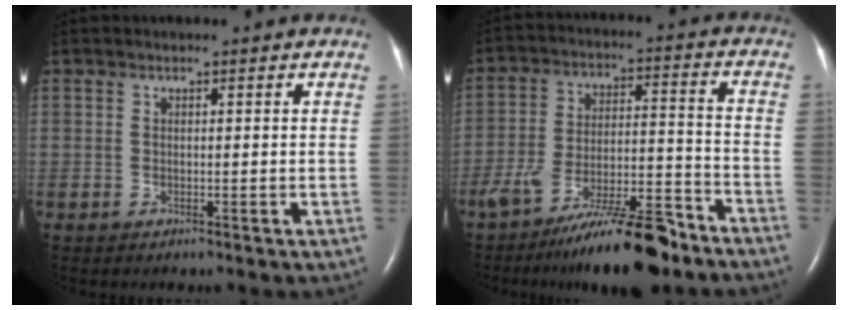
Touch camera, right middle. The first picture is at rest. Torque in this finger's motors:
{"motor_torque": [1.07, -1.07, 0.37, 0.18]}